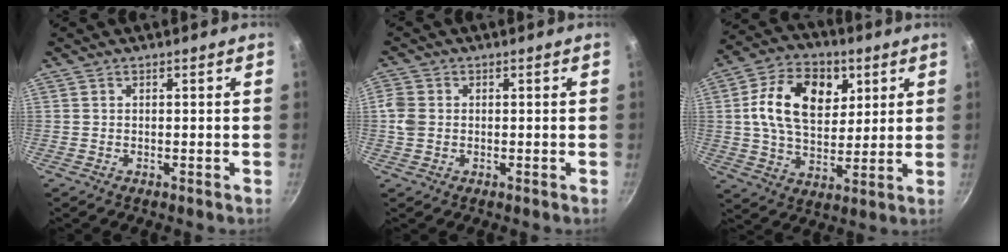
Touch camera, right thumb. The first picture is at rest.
{"total": 3.9, "force": [0.0, 3.2, 2.2], "torque": [-0.039, 0.006, -0.005]}
{"total": 16.7, "force": [4.7, 11.3, 11.4], "torque": [-0.168, -0.005, 0.072]}